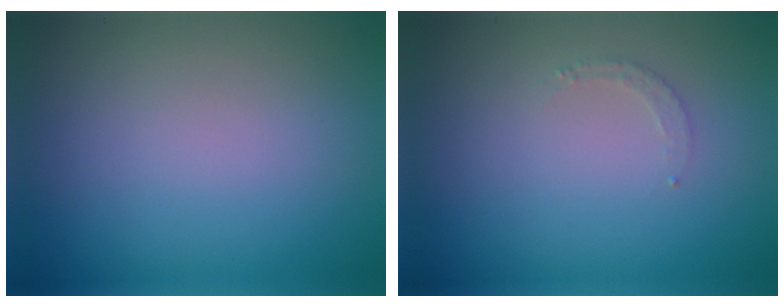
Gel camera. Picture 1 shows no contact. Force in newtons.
{"total": 0.9, "press": 0.9, "slide": 0.2}